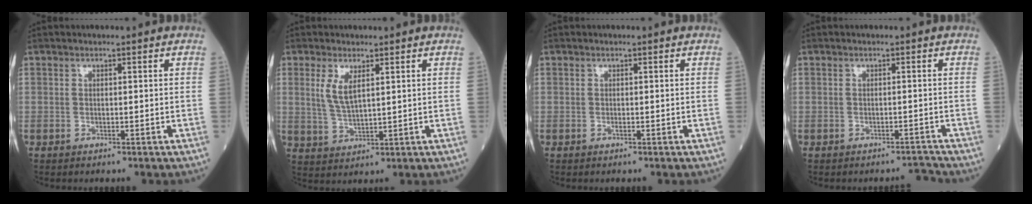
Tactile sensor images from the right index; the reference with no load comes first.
{"total": 4.5, "force": [1.8, 1.2, 3.9], "torque": [-0.088, -0.004, 0.043]}
{"total": 0.0}
{"total": 1.3, "force": [-1.3, -0.1, -0.3], "torque": [0.009, -0.006, -0.014]}